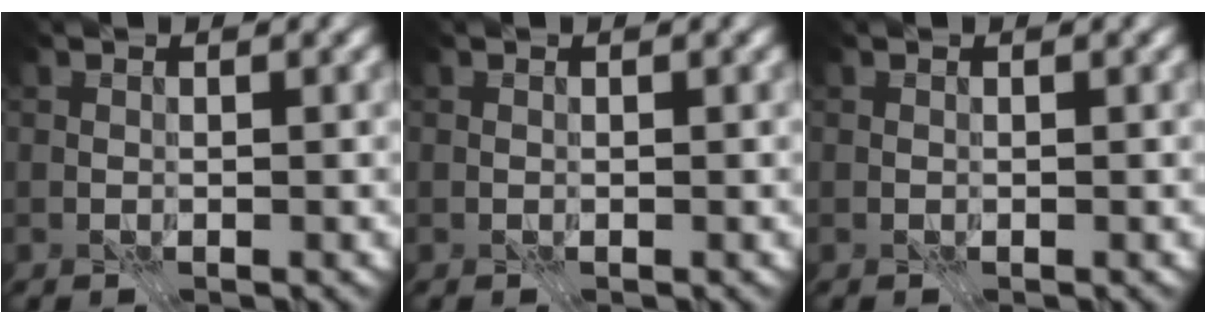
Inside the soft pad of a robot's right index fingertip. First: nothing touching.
{"total": 0.0}
{"total": 0.0}